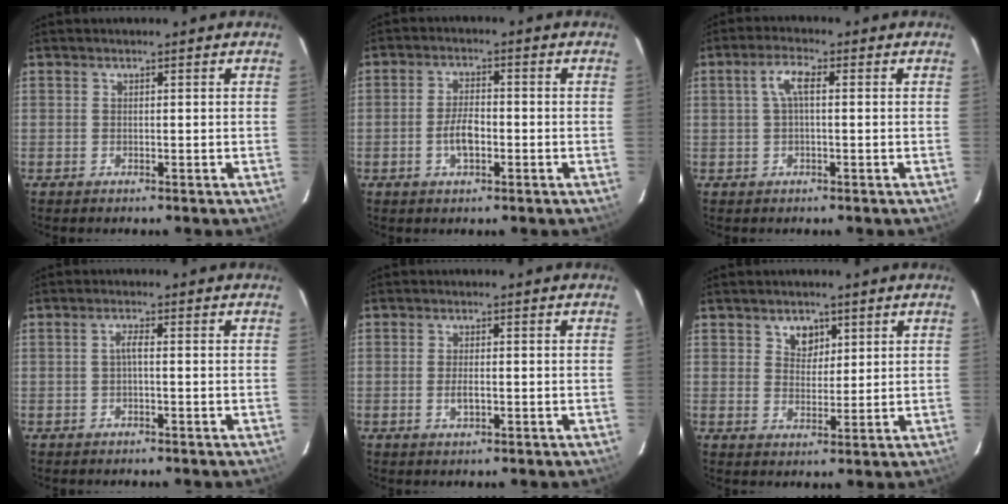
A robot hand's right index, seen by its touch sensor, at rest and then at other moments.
{"total": 4.9, "force": [-1.6, 2.3, 4.0], "torque": [-0.081, 0.004, -0.028]}
{"total": 3.7, "force": [0.5, 1.1, 3.5], "torque": [-0.071, 0.010, 0.010]}
{"total": 1.4, "force": [-0.5, 0.1, 1.3], "torque": [-0.027, 0.006, -0.010]}
{"total": 2.2, "force": [-0.6, 0.9, 1.9], "torque": [-0.037, -0.004, -0.010]}
{"total": 3.9, "force": [2.1, 3.0, 1.4], "torque": [-0.013, 0.001, 0.038]}